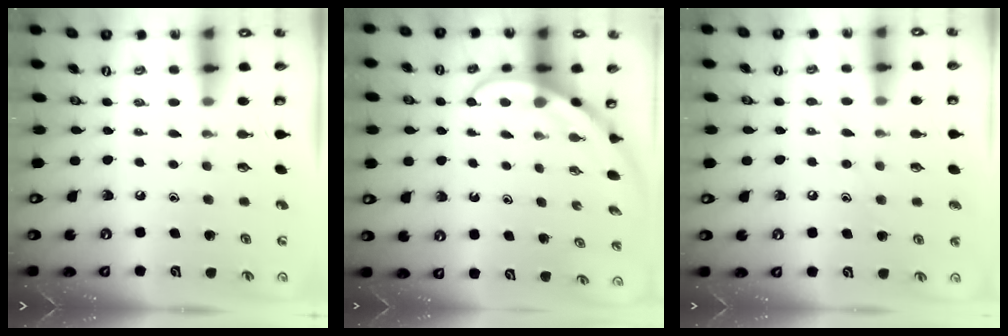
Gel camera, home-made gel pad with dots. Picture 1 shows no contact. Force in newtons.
{"total": 3.8, "press": 3.8, "slide": 0.3}
{"total": 7.3, "press": 7.2, "slide": 0.7}